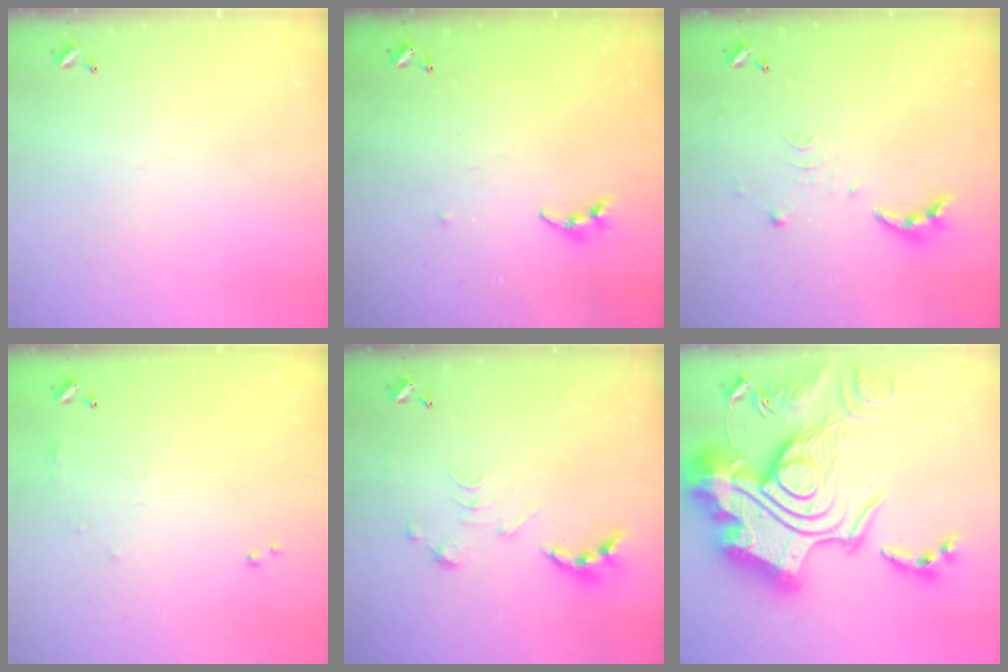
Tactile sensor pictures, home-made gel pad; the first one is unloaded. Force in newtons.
{"total": 4.3, "press": 4.3, "slide": 0.4}
{"total": 8.7, "press": 8.7, "slide": 0.8}
{"total": 5.4, "press": 5.3, "slide": 0.6}
{"total": 0.8, "press": 0.8, "slide": 0.3}
{"total": 0.7, "press": 0.7, "slide": 0.1}